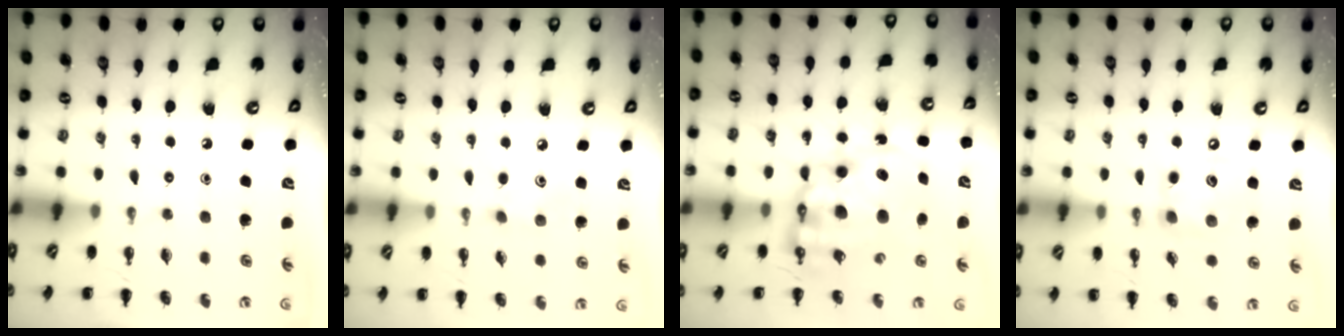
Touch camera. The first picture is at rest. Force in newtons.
{"total": 3.6, "press": 3.5, "slide": 1.0}
{"total": 13.8, "press": 13.4, "slide": 3.4}
{"total": 10.7, "press": 10.7, "slide": 1.1}